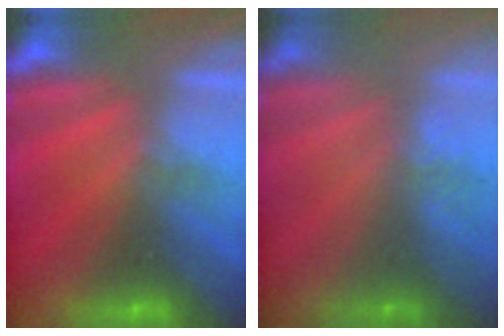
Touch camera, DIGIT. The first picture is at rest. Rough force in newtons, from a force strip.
{"total": 2.6}